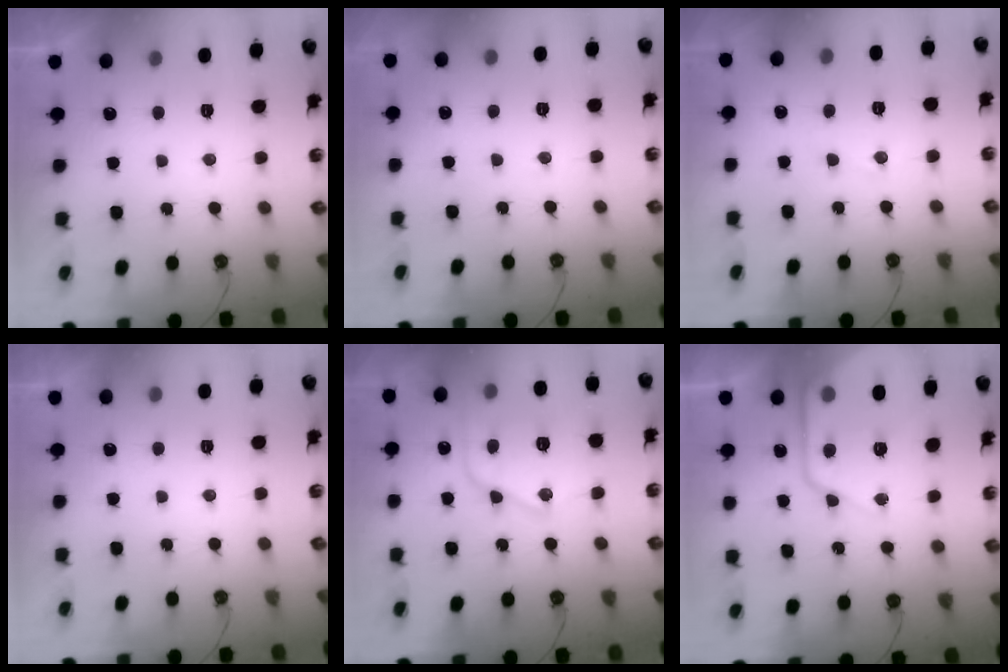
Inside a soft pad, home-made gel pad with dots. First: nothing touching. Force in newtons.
{"total": 2.4, "press": 2.4, "slide": 0.4}
{"total": 6.1, "press": 6.1, "slide": 0.4}
{"total": 0.0}
{"total": 15.9, "press": 15.8, "slide": 1.0}
{"total": 15.7, "press": 15.6, "slide": 1.3}